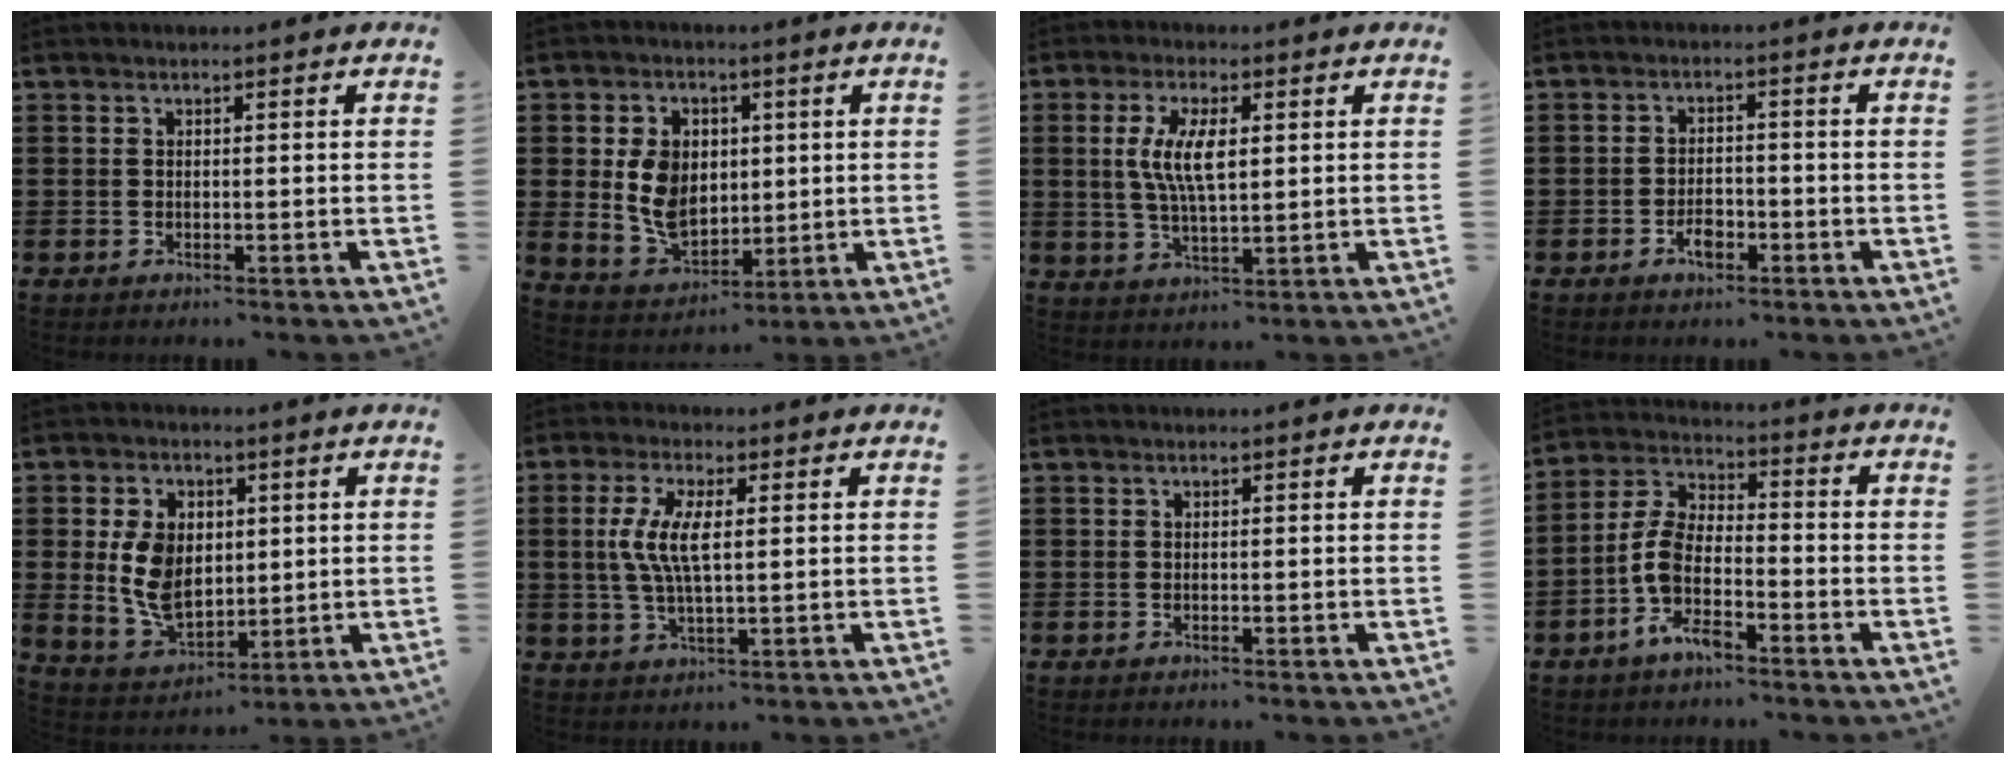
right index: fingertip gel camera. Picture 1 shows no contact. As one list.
[{"total": 8.5, "force": [1.1, 6.7, 5.2], "torque": [-0.114, 0.010, 0.019]}, {"total": 7.2, "force": [1.4, 2.6, 6.6], "torque": [-0.139, 0.006, 0.021]}, {"total": 3.4, "force": [-1.7, 1.8, 2.3], "torque": [-0.043, 0.003, -0.030]}, {"total": 8.9, "force": [1.1, 6.3, 6.2], "torque": [-0.149, 0.006, 0.016]}, {"total": 6.4, "force": [0.8, 1.9, 6.0], "torque": [-0.138, -0.003, 0.007]}, {"total": 0.0}, {"total": 8.0, "force": [-3.4, 3.7, 6.2], "torque": [-0.163, -0.010, -0.075]}]